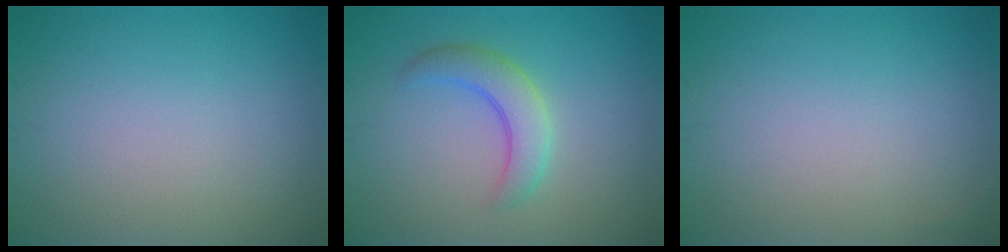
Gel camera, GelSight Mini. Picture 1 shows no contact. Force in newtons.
{"total": 3.3, "press": 3.3, "slide": 0.2}
{"total": 0.0}